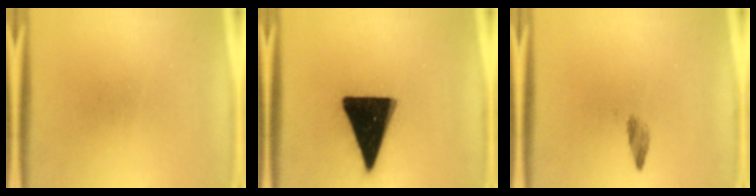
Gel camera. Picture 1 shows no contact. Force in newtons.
{"total": 19.8}
{"total": 1.4}